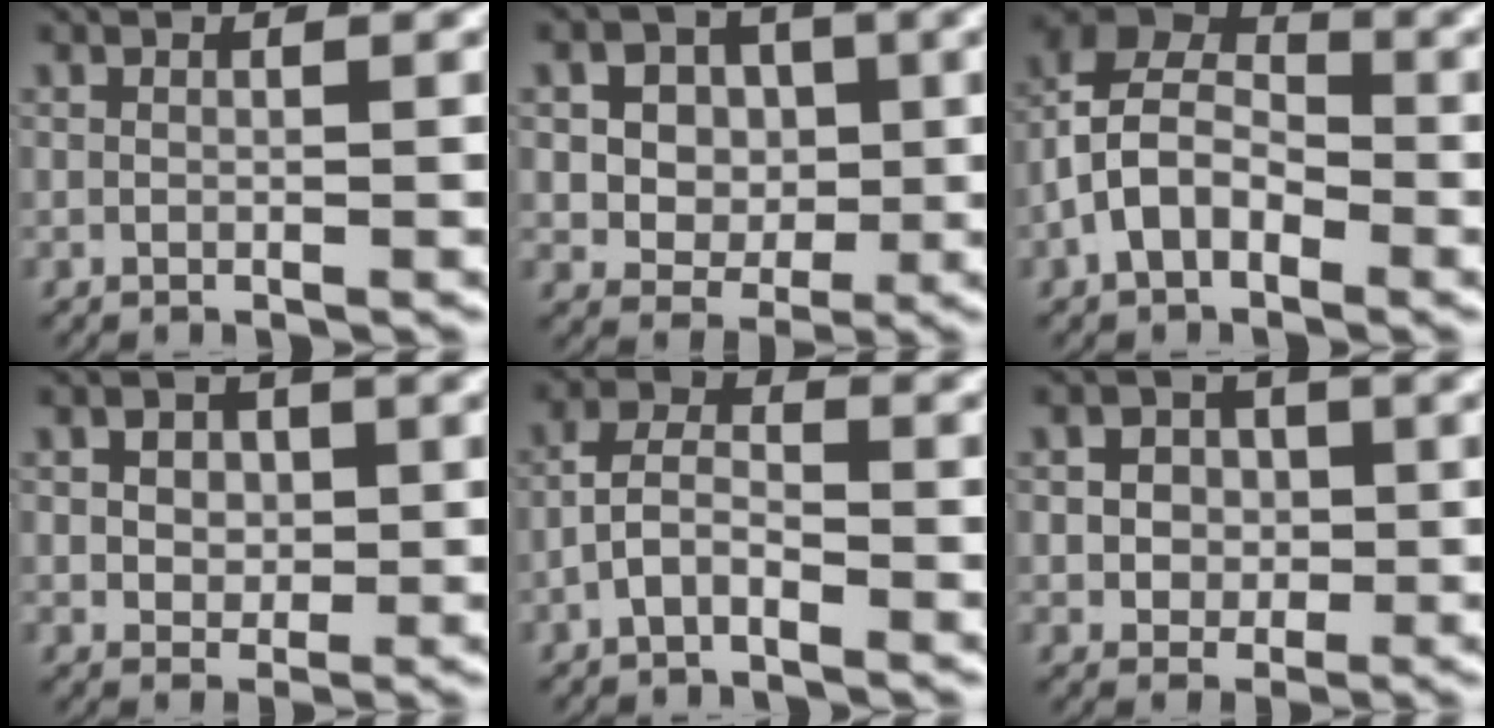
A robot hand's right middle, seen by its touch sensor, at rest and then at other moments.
{"total": 7.8, "force": [-0.5, 7.0, 3.3], "torque": [-0.066, -0.020, -0.012]}
{"total": 9.4, "force": [0.4, 7.3, 5.9], "torque": [-0.108, 0.001, -0.012]}
{"total": 3.3, "force": [0.0, 2.8, 1.7], "torque": [-0.023, -0.015, 0.007]}
{"total": 2.9, "force": [-1.4, 1.8, 1.9], "torque": [-0.027, -0.004, -0.031]}
{"total": 4.3, "force": [-0.4, 3.8, 1.9], "torque": [-0.024, -0.010, -0.006]}